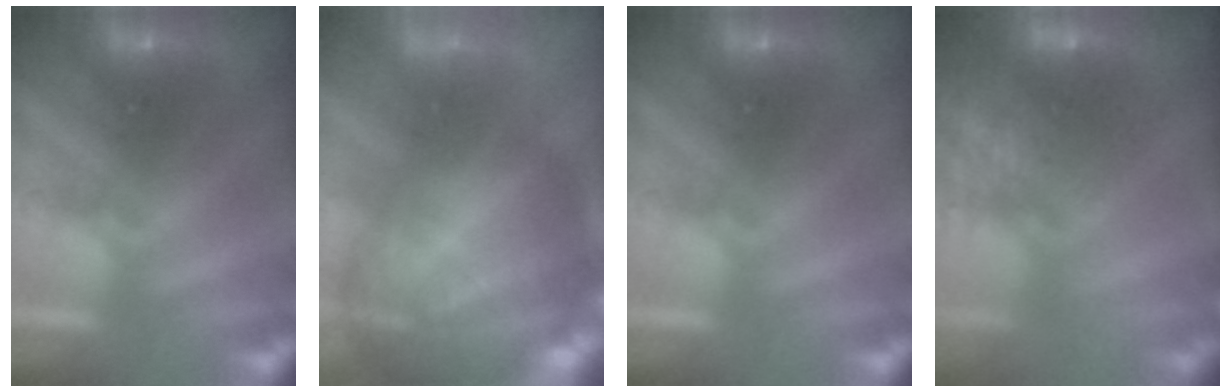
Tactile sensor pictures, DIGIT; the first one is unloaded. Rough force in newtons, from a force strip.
{"total": 9.8}
{"total": 0.0}
{"total": 8.2}